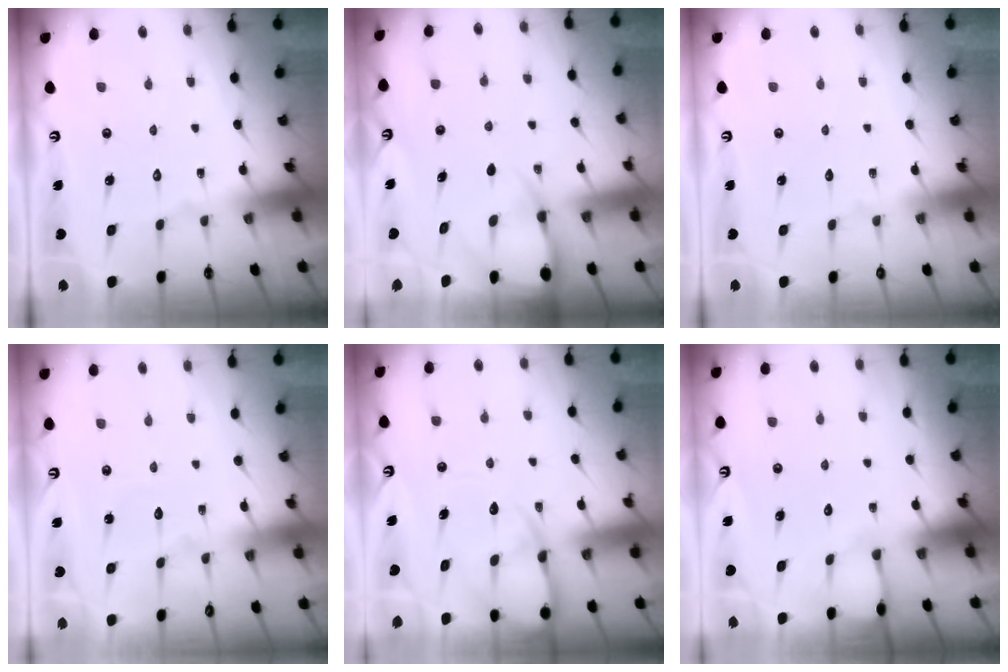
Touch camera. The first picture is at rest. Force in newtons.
{"total": 6.0, "press": 5.9, "slide": 0.6}
{"total": 0.0}
{"total": 3.8, "press": 3.8, "slide": 0.3}
{"total": 10.6, "press": 10.5, "slide": 0.9}
{"total": 2.4, "press": 2.4, "slide": 0.3}